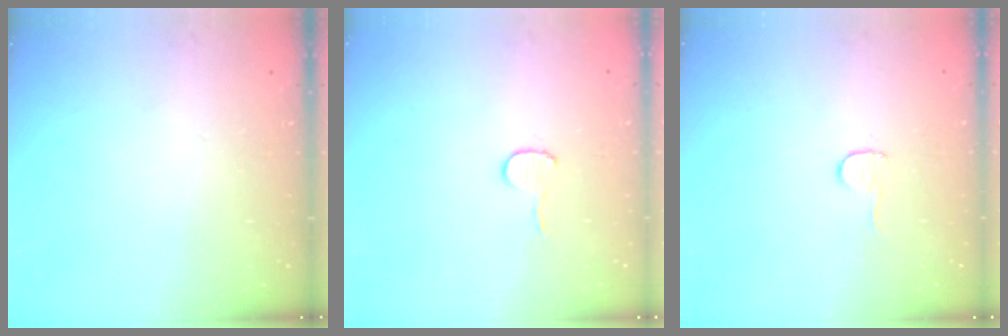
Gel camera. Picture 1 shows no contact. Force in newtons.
{"total": 4.5, "press": 4.4, "slide": 0.4}
{"total": 3.7, "press": 3.6, "slide": 0.3}